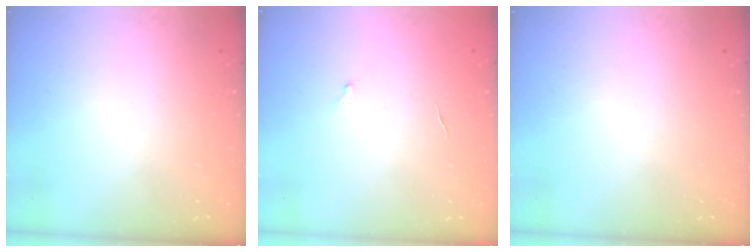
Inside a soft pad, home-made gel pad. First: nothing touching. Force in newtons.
{"total": 2.8, "press": 2.8, "slide": 0.2}
{"total": 0.0}